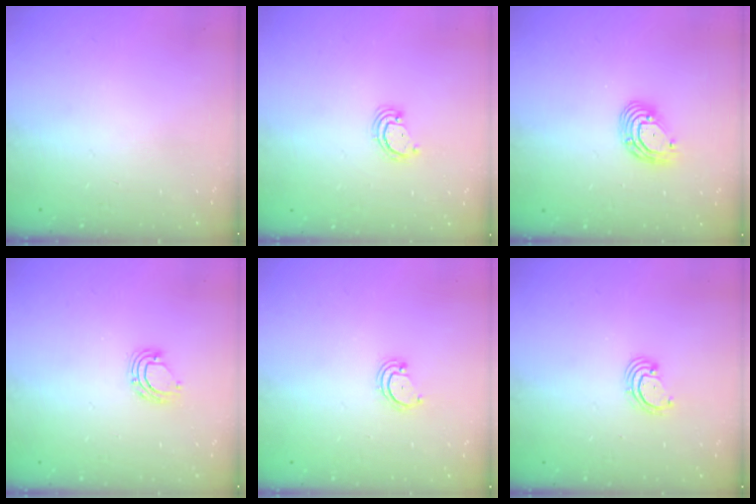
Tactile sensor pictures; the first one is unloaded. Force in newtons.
{"total": 2.9, "press": 2.8, "slide": 0.3}
{"total": 7.3, "press": 7.2, "slide": 1.3}
{"total": 6.9, "press": 6.8, "slide": 0.9}
{"total": 2.9, "press": 2.9, "slide": 0.3}
{"total": 2.6, "press": 2.6, "slide": 0.3}